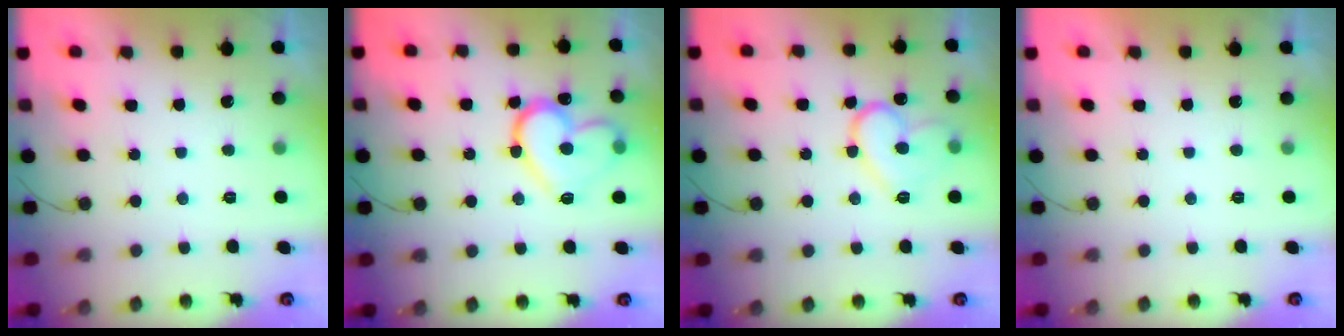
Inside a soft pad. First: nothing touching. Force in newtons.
{"total": 16.4, "press": 16.3, "slide": 1.9}
{"total": 13.4, "press": 13.4, "slide": 1.0}
{"total": 1.8, "press": 1.8, "slide": 0.1}